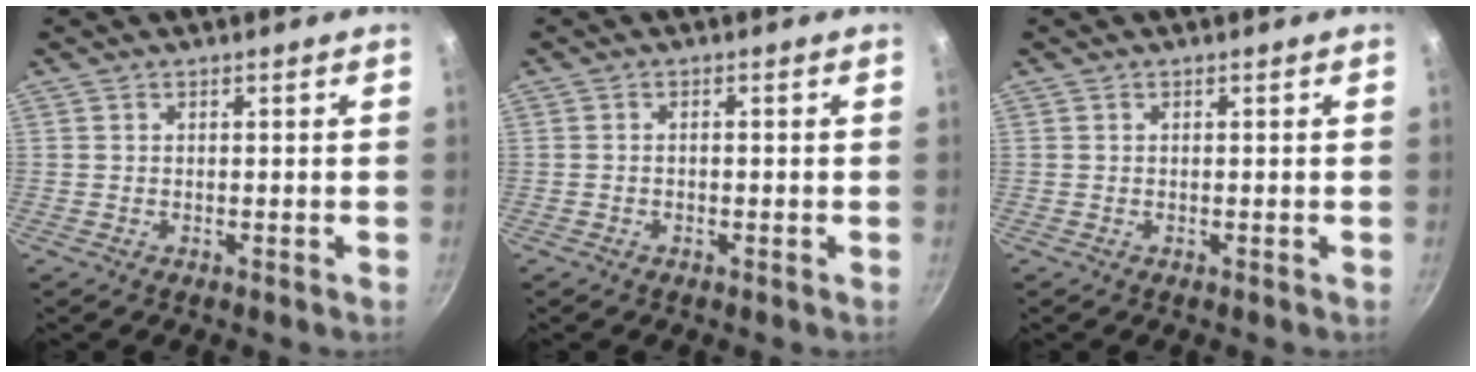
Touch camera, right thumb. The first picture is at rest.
{"total": 0.9, "force": [-0.4, 0.5, 0.6], "torque": [-0.013, 0.006, -0.007]}
{"total": 0.0}